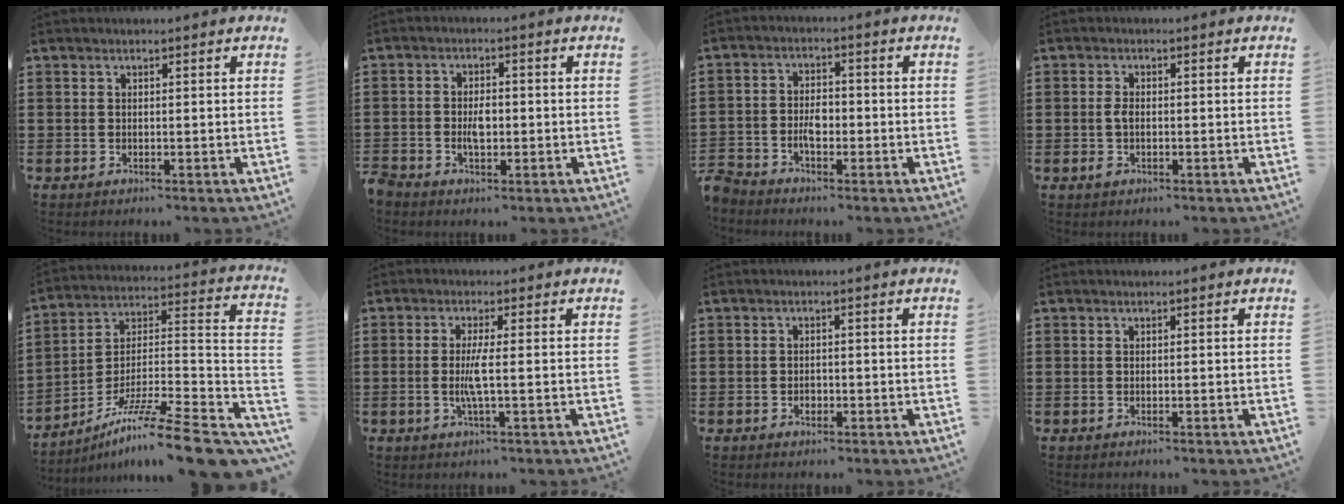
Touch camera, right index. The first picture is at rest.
{"total": 3.1, "force": [-0.8, 2.0, 2.3], "torque": [-0.046, 0.003, -0.016]}
{"total": 3.9, "force": [-2.0, 2.3, 2.5], "torque": [-0.061, 0.003, -0.044]}
{"total": 2.2, "force": [-0.5, 1.2, 1.8], "torque": [-0.042, -0.001, -0.011]}
{"total": 13.2, "force": [-9.7, 0.9, 8.9], "torque": [-0.136, 0.012, -0.174]}
{"total": 3.7, "force": [-0.4, 0.0, 3.7], "torque": [-0.081, -0.012, -0.015]}
{"total": 1.3, "force": [-0.5, 0.9, 0.8], "torque": [-0.017, 0.000, -0.011]}
{"total": 0.0}